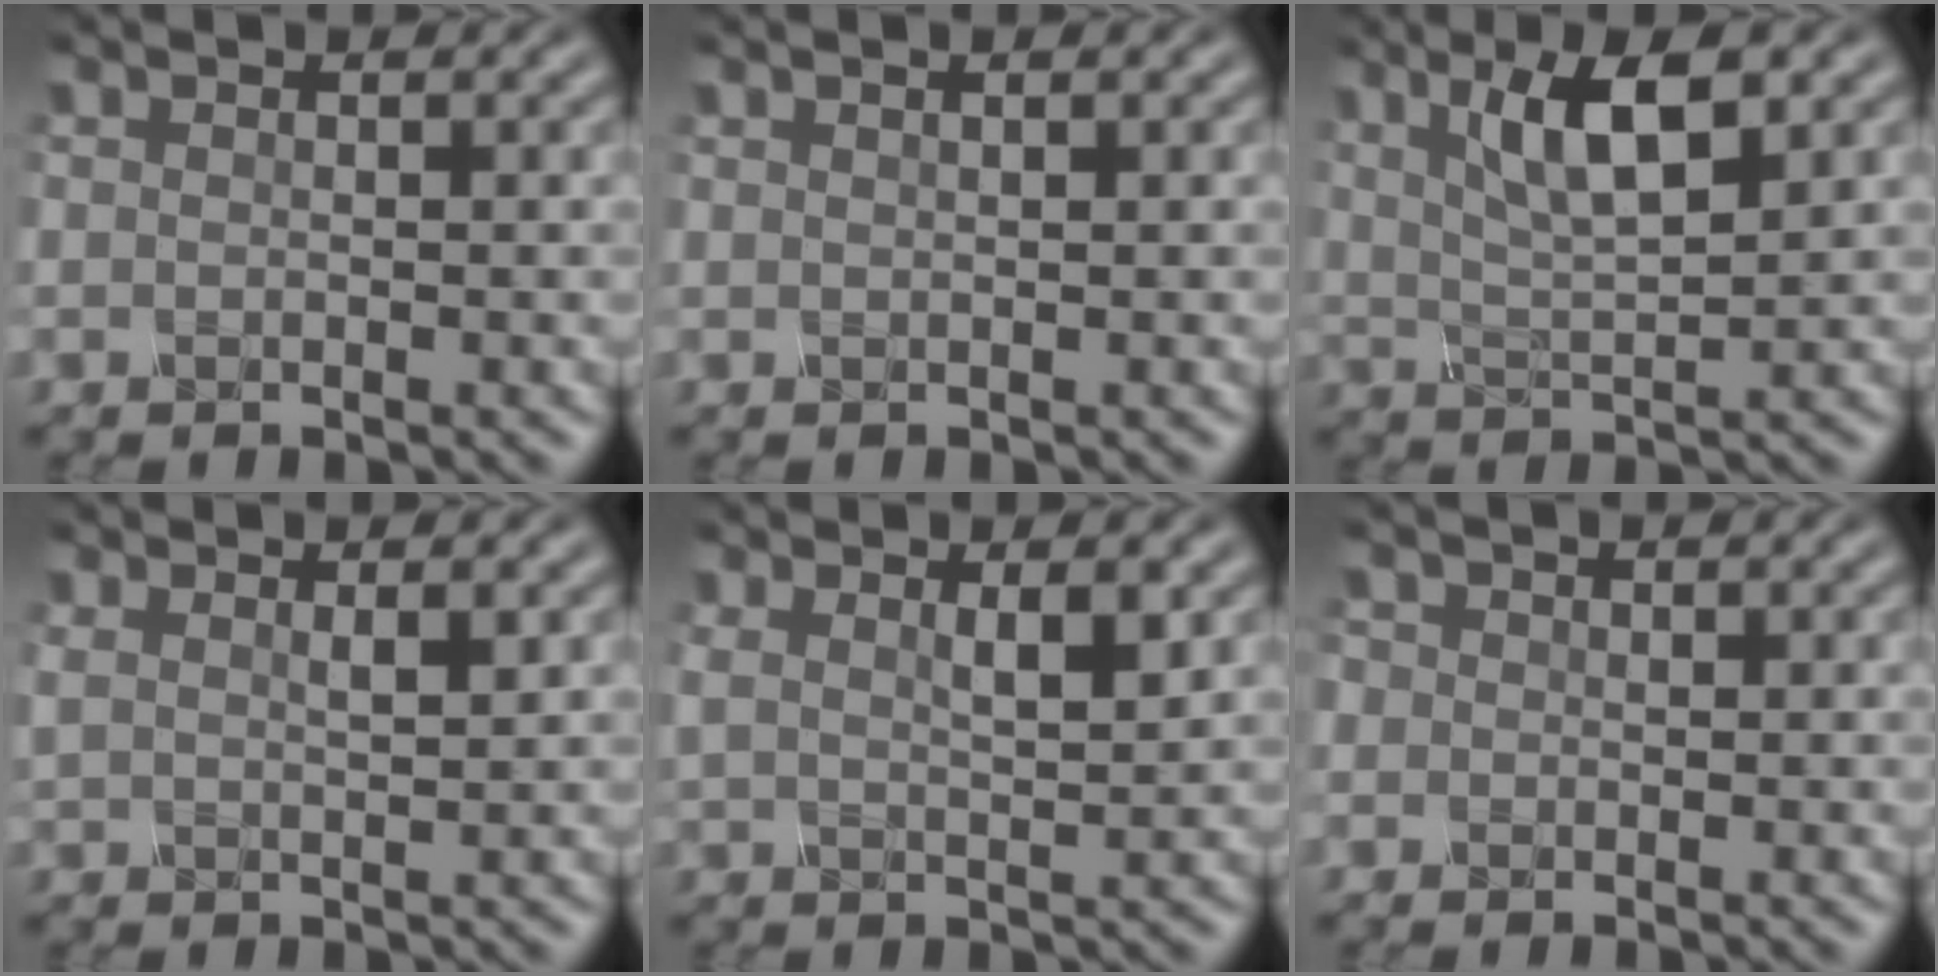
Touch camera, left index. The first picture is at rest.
{"total": 0.8, "force": [0.6, 0.2, 0.5], "torque": [-0.006, -0.001, 0.008]}
{"total": 6.4, "force": [2.8, 1.8, 5.4], "torque": [-0.097, 0.001, 0.051]}
{"total": 1.8, "force": [1.2, 0.5, 1.3], "torque": [-0.023, -0.001, 0.022]}
{"total": 2.8, "force": [1.5, 0.7, 2.2], "torque": [-0.037, -0.002, 0.028]}
{"total": 1.2, "force": [0.3, 1.1, 0.3], "torque": [-0.008, 0.004, -0.005]}